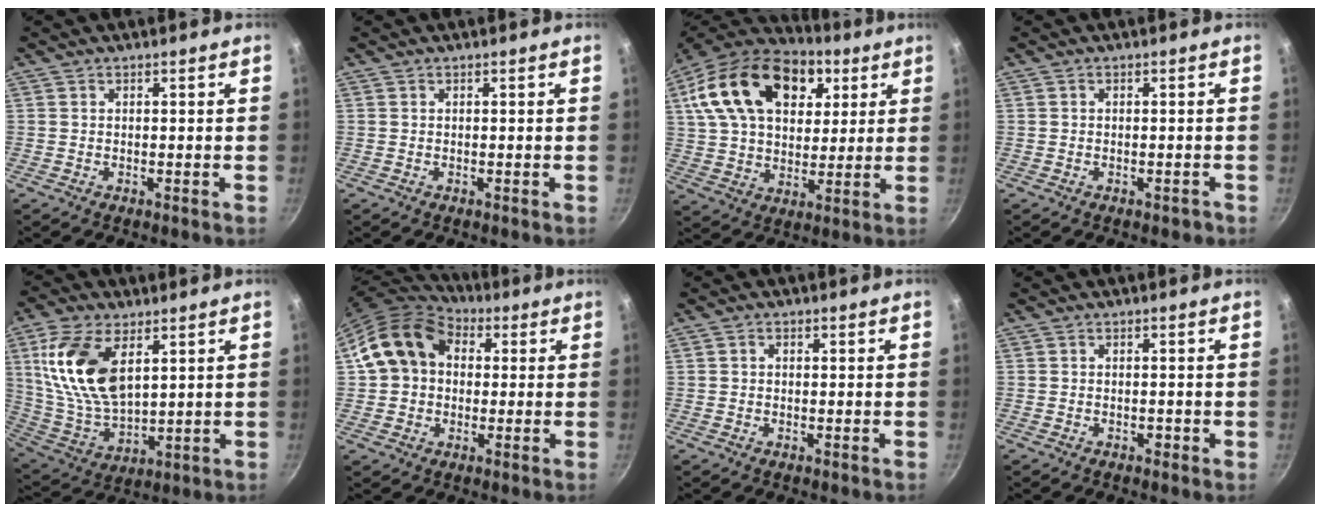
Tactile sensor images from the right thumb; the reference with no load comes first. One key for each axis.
{"total": 0.0}
{"total": 25.3, "fx": 9.6, "fy": 16.2, "fz": 16.9, "tx": -0.278, "ty": 0.004, "tz": 0.157}
{"total": 1.2, "fx": -0.8, "fy": 0.8, "fz": 0.6, "tx": -0.004, "ty": 0.012, "tz": -0.003}
{"total": 17.1, "fx": 5.9, "fy": 9.1, "fz": 13.3, "tx": -0.251, "ty": -0.023, "tz": 0.126}
{"total": 14.5, "fx": 2.5, "fy": 11.6, "fz": 8.4, "tx": -0.128, "ty": 0.031, "tz": 0.029}
{"total": 1.0, "fx": 0.1, "fy": 0.9, "fz": 0.6, "tx": -0.009, "ty": 0.006, "tz": 0.002}
{"total": 0.9, "fx": -0.4, "fy": 0.6, "fz": 0.5, "tx": -0.007, "ty": 0.004, "tz": -0.006}